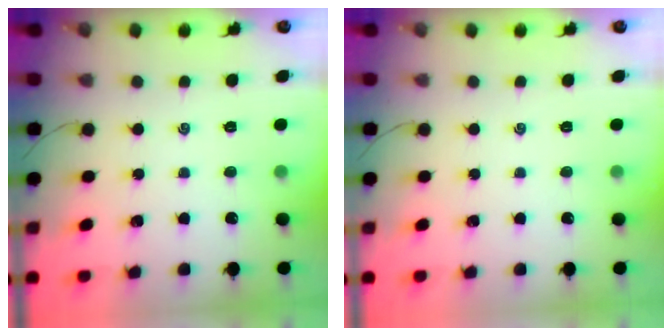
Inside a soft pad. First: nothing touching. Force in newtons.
{"total": 0.0}